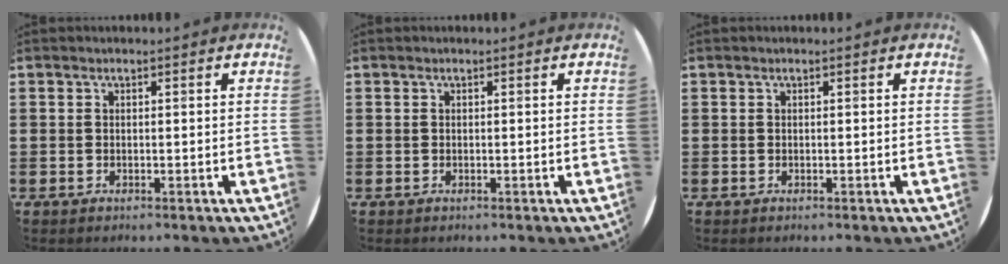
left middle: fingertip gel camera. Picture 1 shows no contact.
{"total": 0.0}
{"total": 0.0}